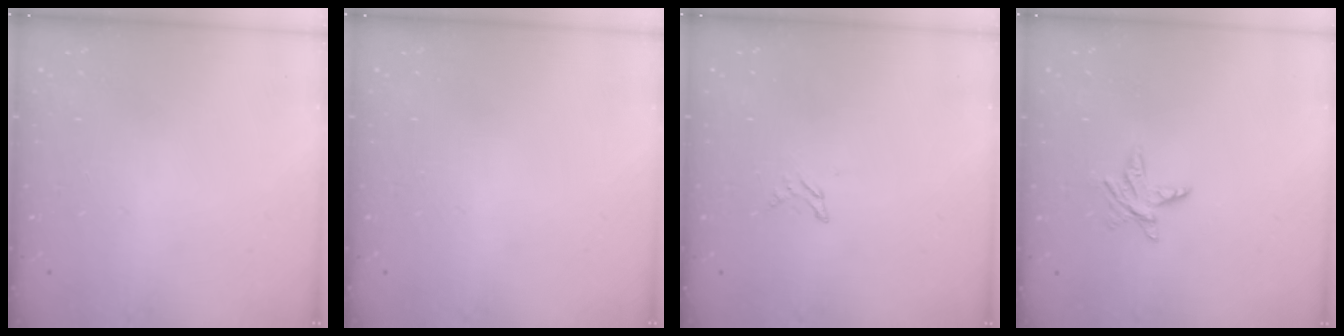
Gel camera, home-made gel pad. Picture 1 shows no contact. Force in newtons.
{"total": 0.0}
{"total": 2.9, "press": 2.9, "slide": 0.3}
{"total": 5.6, "press": 5.6, "slide": 0.4}